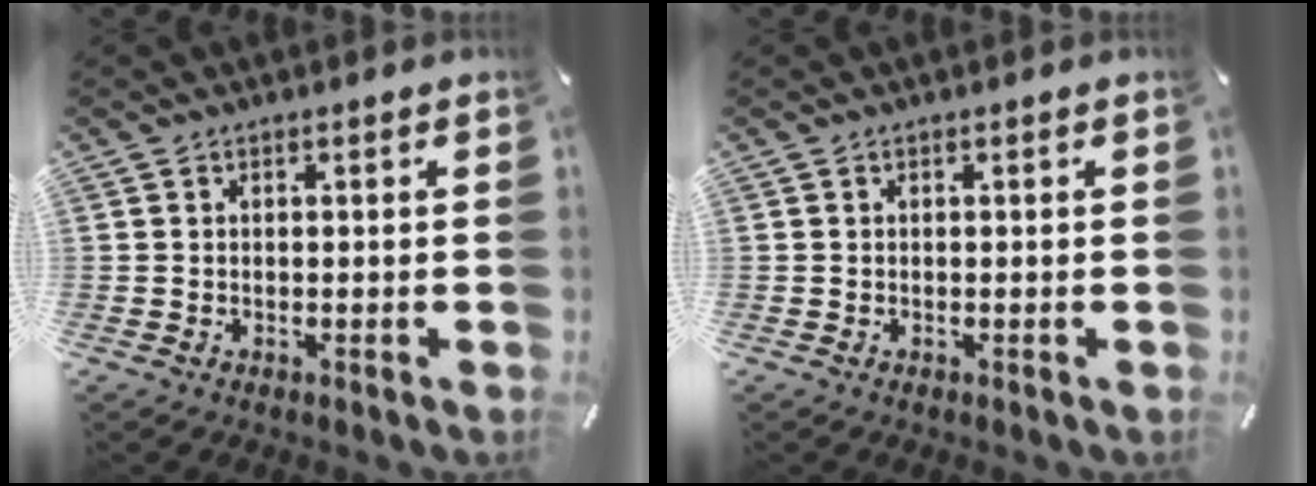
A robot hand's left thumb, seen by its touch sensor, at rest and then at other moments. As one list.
[{"total": 0.0}]